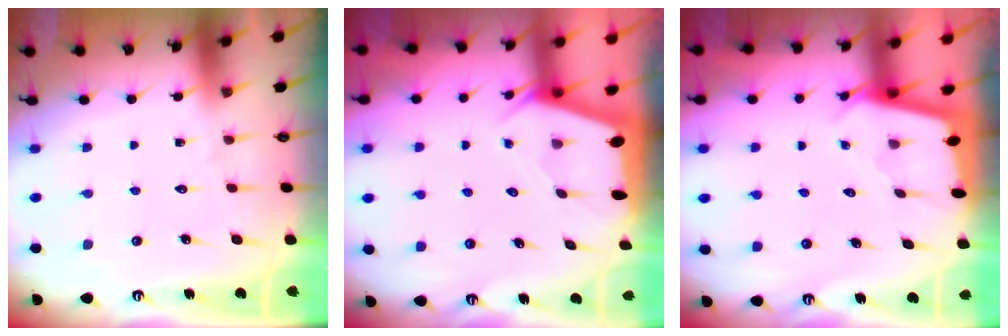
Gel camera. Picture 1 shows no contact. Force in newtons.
{"total": 1.9, "press": 1.9, "slide": 0.3}
{"total": 2.0, "press": 2.0, "slide": 0.2}